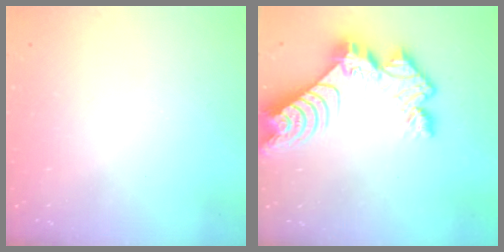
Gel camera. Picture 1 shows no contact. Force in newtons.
{"total": 12.8, "press": 12.7, "slide": 1.1}